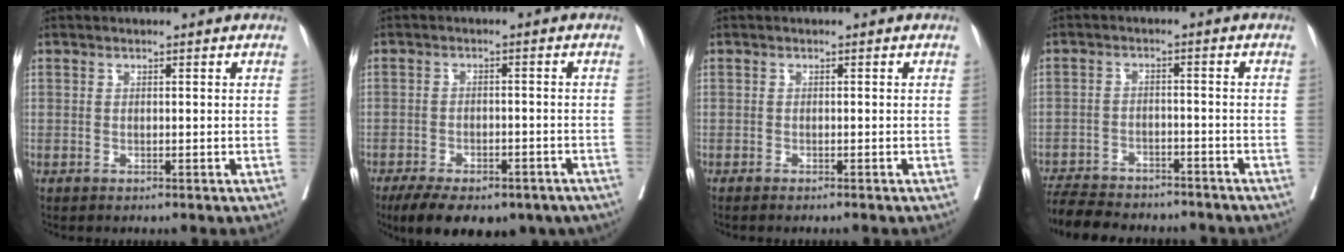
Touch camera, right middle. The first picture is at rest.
{"total": 16.9, "force": [-12.0, 7.3, 9.3], "torque": [-0.158, -0.015, -0.157]}
{"total": 2.8, "force": [-2.4, -0.3, 1.4], "torque": [-0.012, 0.001, -0.030]}
{"total": 14.7, "force": [-13.2, 3.9, 5.2], "torque": [-0.118, -0.004, -0.188]}